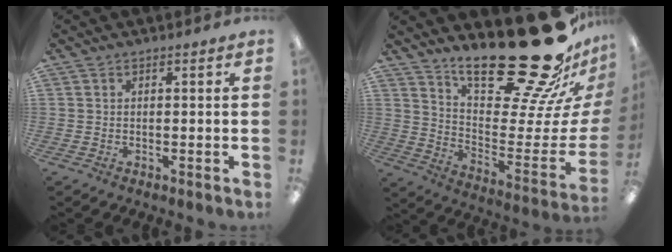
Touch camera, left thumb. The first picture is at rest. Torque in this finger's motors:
{"motor_torque": [2.34, 1.28, 1.45, -1.32, 0.10]}